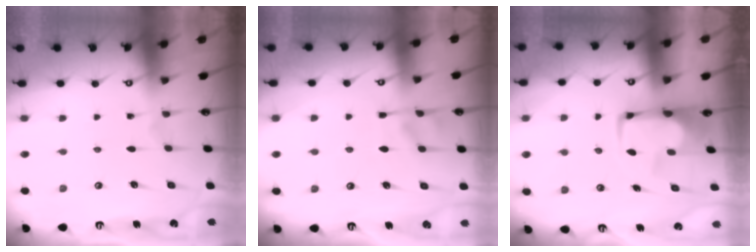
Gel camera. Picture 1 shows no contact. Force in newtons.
{"total": 2.0, "press": 1.5, "slide": 1.3}
{"total": 0.8, "press": 0.5, "slide": 0.6}